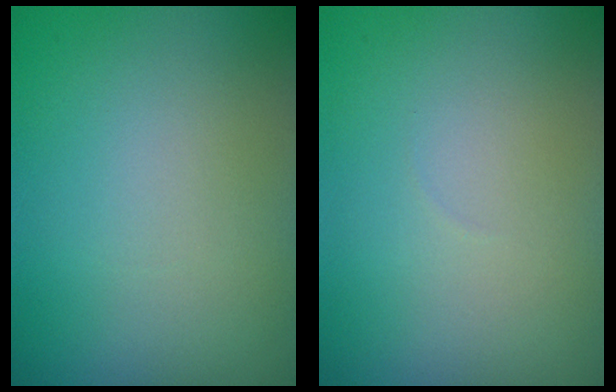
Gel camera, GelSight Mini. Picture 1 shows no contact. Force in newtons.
{"total": 0.0}